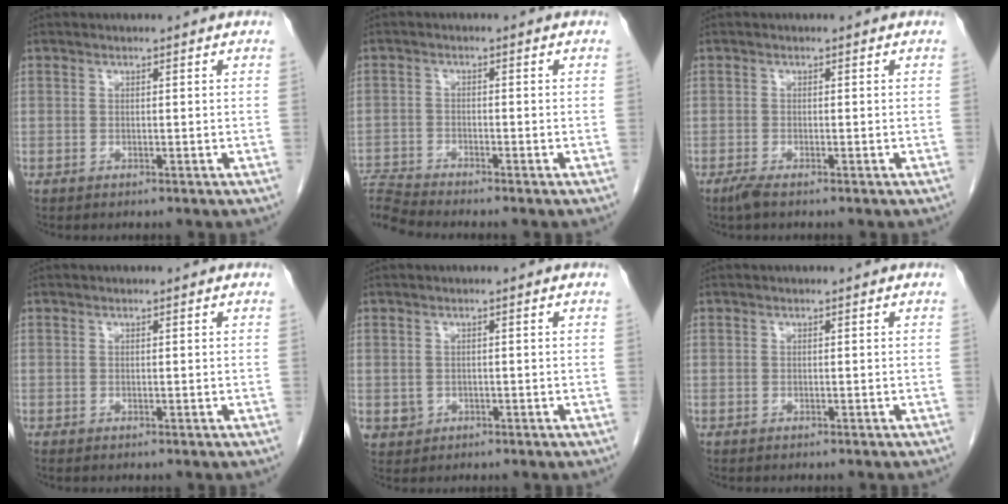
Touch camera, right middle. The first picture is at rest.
{"total": 5.3, "force": [-5.1, -1.5, 0.1], "torque": [-0.015, -0.005, -0.098]}
{"total": 1.5, "force": [-1.1, 0.1, 1.0], "torque": [-0.030, -0.007, -0.024]}
{"total": 0.0}
{"total": 1.8, "force": [-0.3, 1.7, 0.4], "torque": [-0.005, 0.004, 0.003]}
{"total": 0.8, "force": [-0.7, 0.1, 0.4], "torque": [-0.004, -0.002, -0.009]}